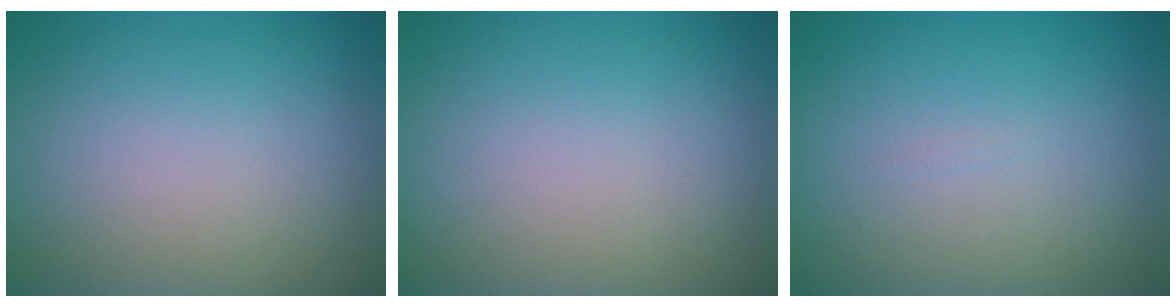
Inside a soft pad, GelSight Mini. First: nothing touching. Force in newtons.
{"total": 0.0}
{"total": 0.0}